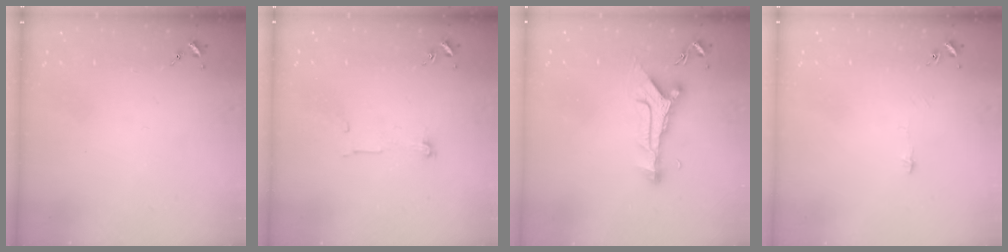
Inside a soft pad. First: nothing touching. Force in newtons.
{"total": 5.5, "press": 5.5, "slide": 0.3}
{"total": 9.9, "press": 9.9, "slide": 0.3}
{"total": 2.7, "press": 2.6, "slide": 0.3}